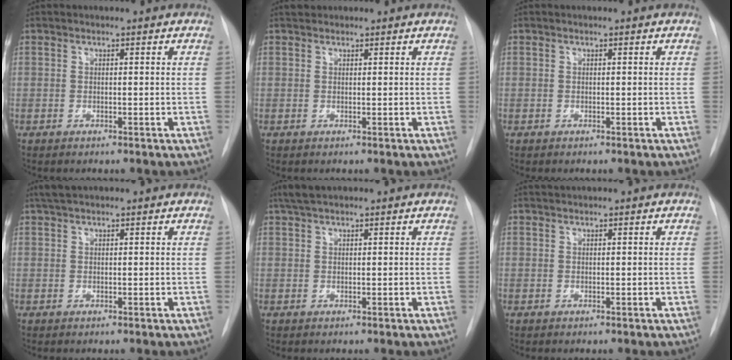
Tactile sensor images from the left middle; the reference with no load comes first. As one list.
[{"total": 1.0, "force": [0.9, 0.5, 0.1], "torque": [-0.005, 0.010, 0.016]}, {"total": 0.0}, {"total": 2.7, "force": [2.2, 0.6, 1.4], "torque": [-0.028, 0.018, 0.041]}, {"total": 3.1, "force": [2.4, 0.7, 1.7], "torque": [-0.036, 0.016, 0.047]}, {"total": 0.8, "force": [0.8, -0.1, 0.1], "torque": [-0.005, 0.009, 0.018]}]